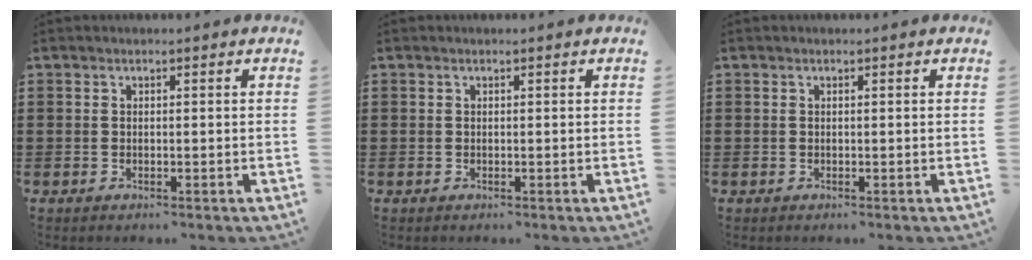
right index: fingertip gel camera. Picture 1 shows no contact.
{"total": 0.0}
{"total": 0.0}